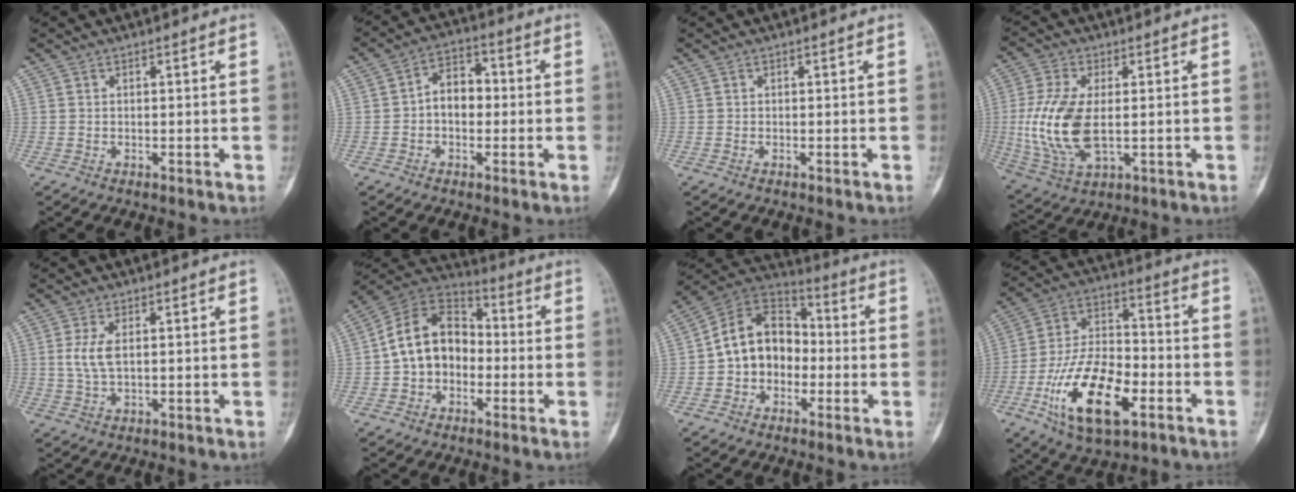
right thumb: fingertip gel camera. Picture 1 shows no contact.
{"total": 7.1, "force": [-0.5, 5.0, 5.0], "torque": [-0.056, 0.026, -0.021]}
{"total": 0.0}
{"total": 14.0, "force": [-0.5, 7.2, 12.0], "torque": [-0.260, -0.007, -0.001]}
{"total": 4.2, "force": [0.7, 1.8, 3.7], "torque": [-0.083, 0.000, 0.017]}
{"total": 13.3, "force": [-1.6, 10.0, 8.7], "torque": [-0.126, 0.046, -0.045]}
{"total": 13.3, "force": [-1.7, 10.2, 8.4], "torque": [-0.107, 0.049, -0.044]}
{"total": 19.7, "force": [-8.0, 9.1, 15.5], "torque": [-0.276, 0.037, -0.139]}